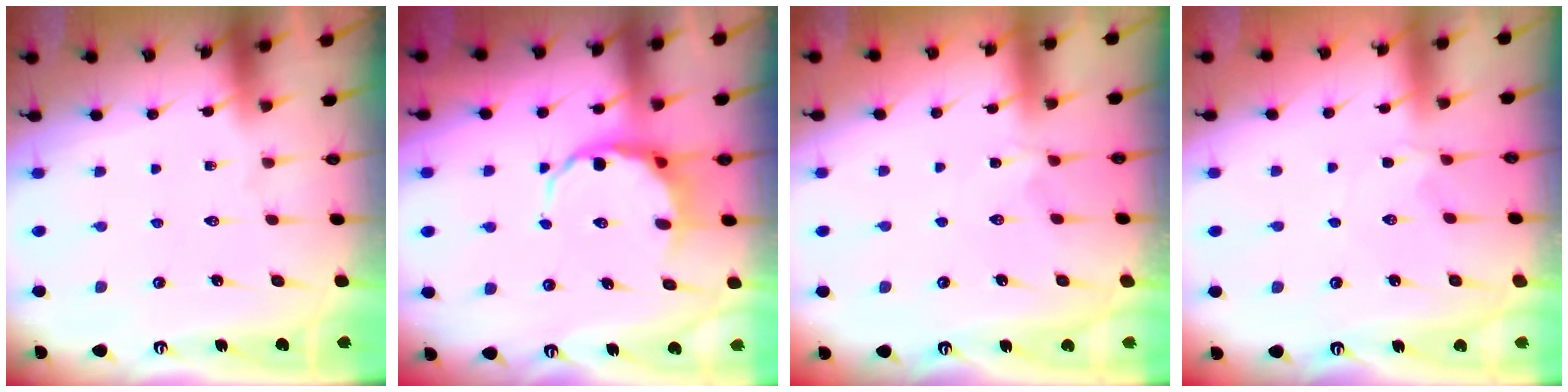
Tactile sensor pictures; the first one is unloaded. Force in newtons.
{"total": 6.8, "press": 6.4, "slide": 2.2}
{"total": 1.5, "press": 1.4, "slide": 0.6}
{"total": 1.3, "press": 1.3, "slide": 0.4}